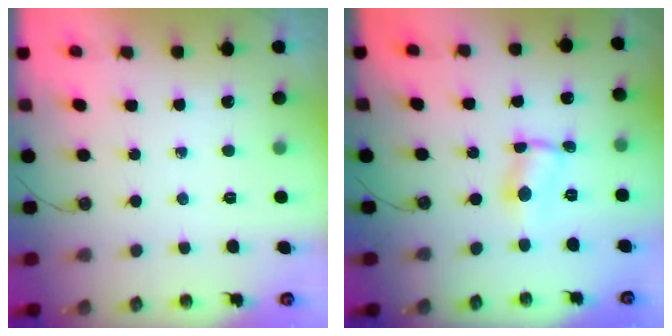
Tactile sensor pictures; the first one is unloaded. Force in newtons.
{"total": 1.2, "press": 1.1, "slide": 0.6}